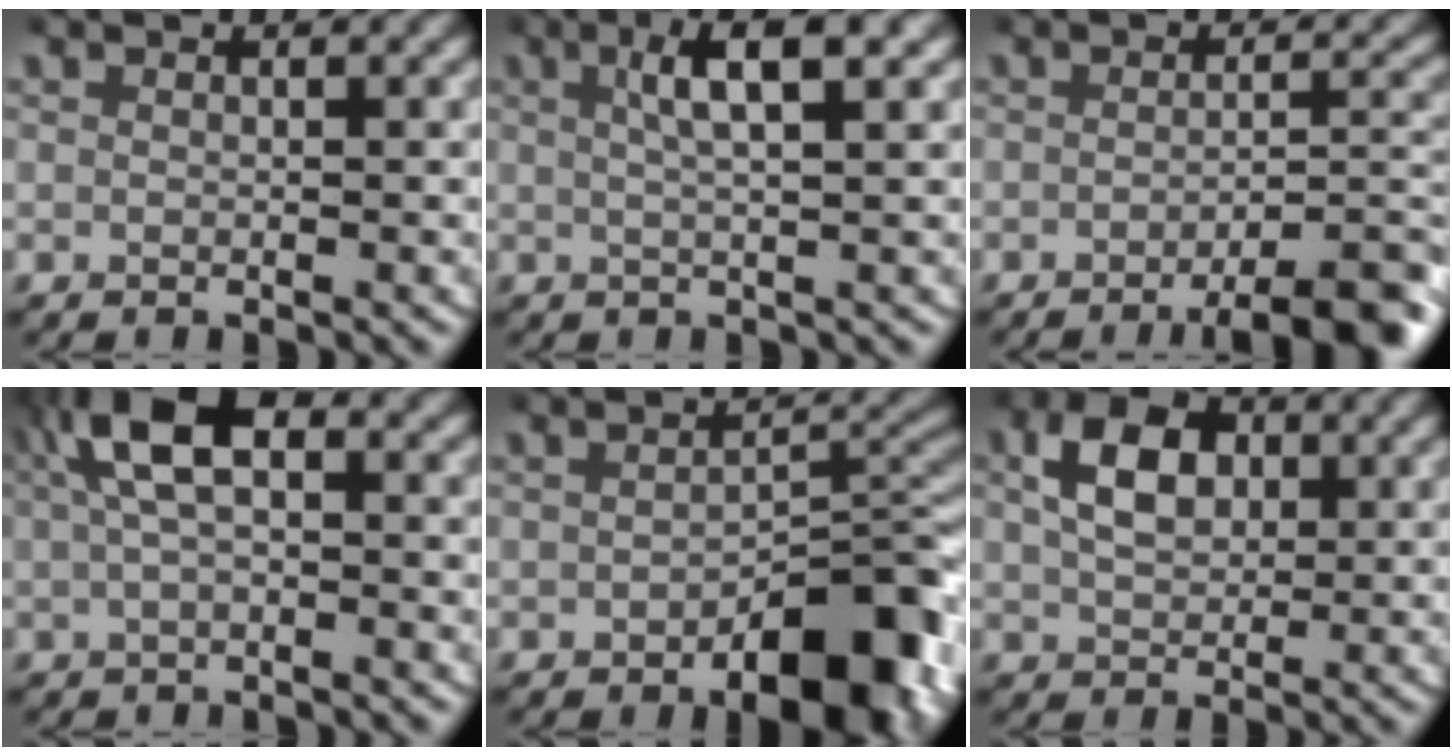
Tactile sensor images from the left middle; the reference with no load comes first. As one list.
[{"total": 4.0, "force": [1.6, 0.3, 3.7], "torque": [-0.067, 0.016, 0.023]}, {"total": 6.3, "force": [-4.3, 1.1, 4.4], "torque": [-0.044, 0.000, -0.071]}, {"total": 7.0, "force": [1.5, 3.9, 5.6], "torque": [-0.111, 0.013, 0.016]}, {"total": 7.6, "force": [-3.6, 3.3, 5.8], "torque": [-0.060, 0.004, -0.052]}, {"total": 5.5, "force": [1.5, 3.6, 3.9], "torque": [-0.062, 0.006, 0.025]}]